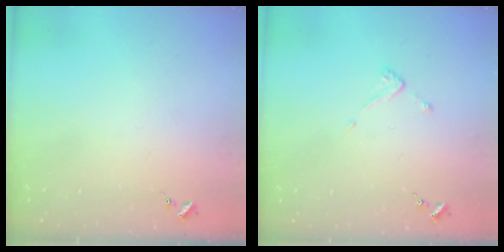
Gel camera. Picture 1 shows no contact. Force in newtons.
{"total": 3.8, "press": 3.7, "slide": 0.2}